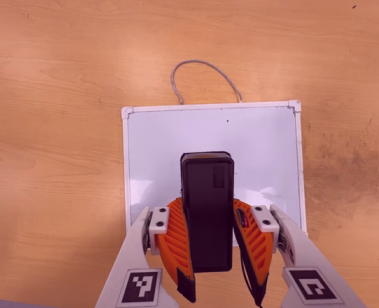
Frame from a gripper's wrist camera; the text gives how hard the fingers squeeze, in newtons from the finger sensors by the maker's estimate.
{"total": 7.2, "left": 6.7, "right": 7.8}